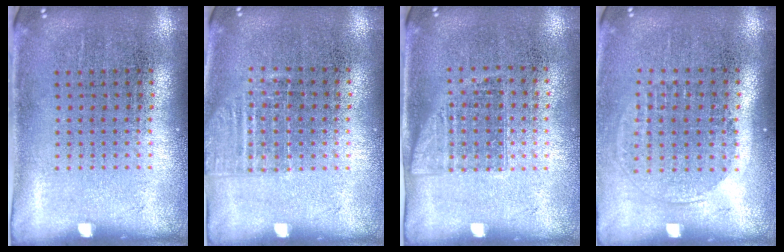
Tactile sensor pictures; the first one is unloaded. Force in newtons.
{"total": 1.1, "press": 1.0, "slide": 0.5}
{"total": 0.9, "press": 0.8, "slide": 0.5}
{"total": 1.3, "press": 1.2, "slide": 0.6}